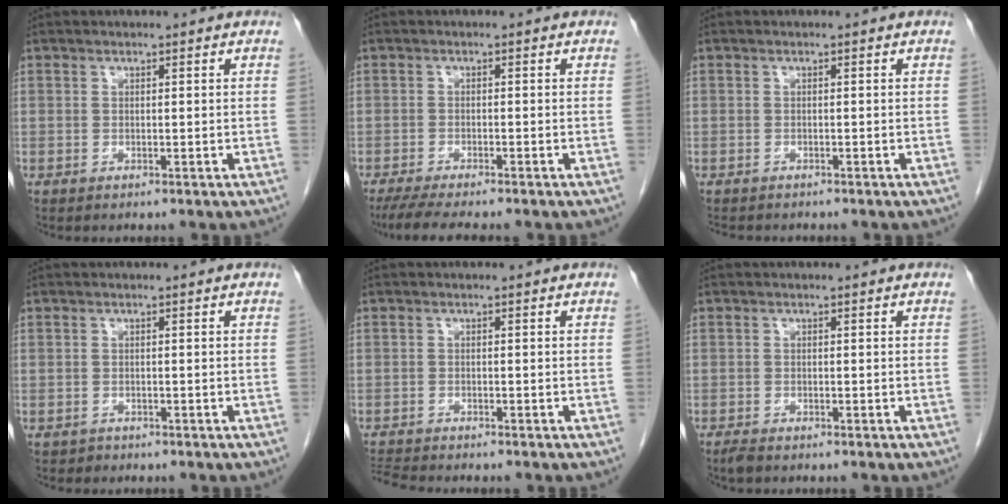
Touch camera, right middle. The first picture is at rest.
{"total": 6.9, "force": [-5.7, 0.6, 3.8], "torque": [-0.057, -0.017, -0.090]}
{"total": 3.9, "force": [-3.4, 1.3, 1.4], "torque": [-0.026, -0.008, -0.044]}
{"total": 0.8, "force": [-0.6, 0.5, -0.2], "torque": [-0.007, 0.002, -0.009]}
{"total": 3.4, "force": [-3.4, -0.3, 0.6], "torque": [-0.016, -0.018, -0.060]}
{"total": 1.2, "force": [-1.1, 0.3, 0.5], "torque": [-0.019, -0.004, -0.019]}